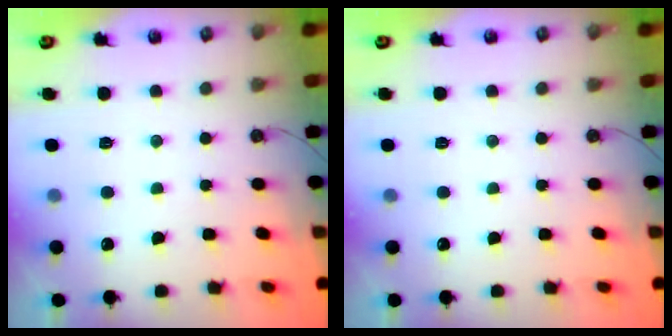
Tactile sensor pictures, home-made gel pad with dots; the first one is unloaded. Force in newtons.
{"total": 0.0}